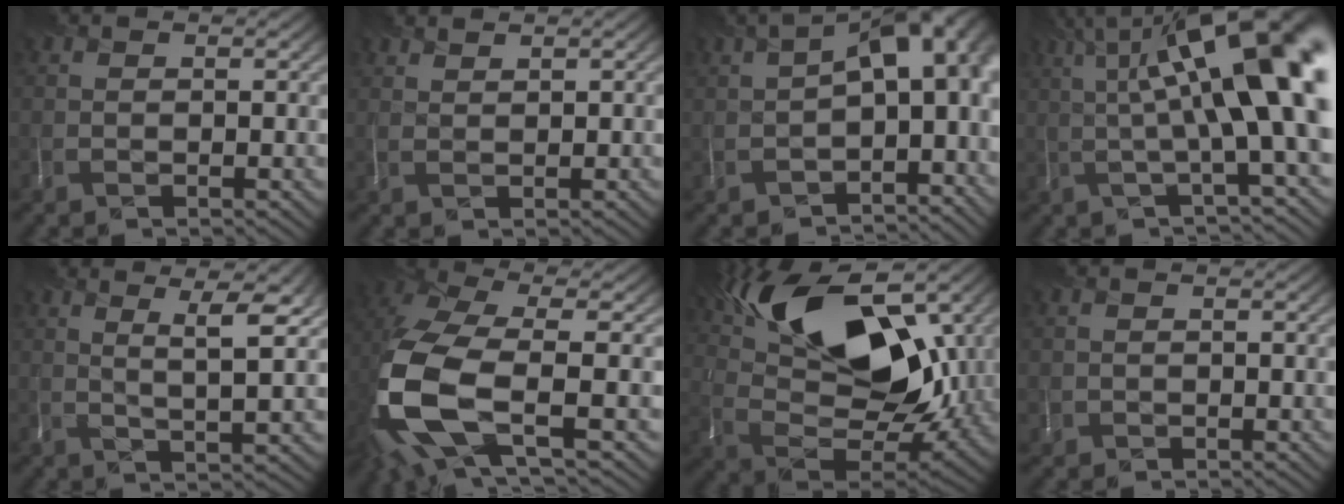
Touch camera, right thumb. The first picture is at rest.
{"total": 1.4, "force": [1.4, 0.1, -0.2], "torque": [-0.001, 0.005, 0.029]}
{"total": 11.4, "force": [-1.3, 6.3, 9.4], "torque": [-0.117, 0.006, -0.005]}
{"total": 16.4, "force": [3.2, 4.6, 15.4], "torque": [-0.219, 0.027, 0.063]}
{"total": 5.7, "force": [2.7, 1.3, 4.8], "torque": [-0.064, 0.017, 0.047]}
{"total": 13.9, "force": [-2.6, 6.7, 11.9], "torque": [-0.307, -0.024, -0.040]}
{"total": 18.2, "force": [8.0, 9.4, 13.4], "torque": [-0.229, 0.029, 0.125]}
{"total": 0.9, "force": [-0.2, 0.9, -0.2], "torque": [0.004, -0.002, -0.003]}